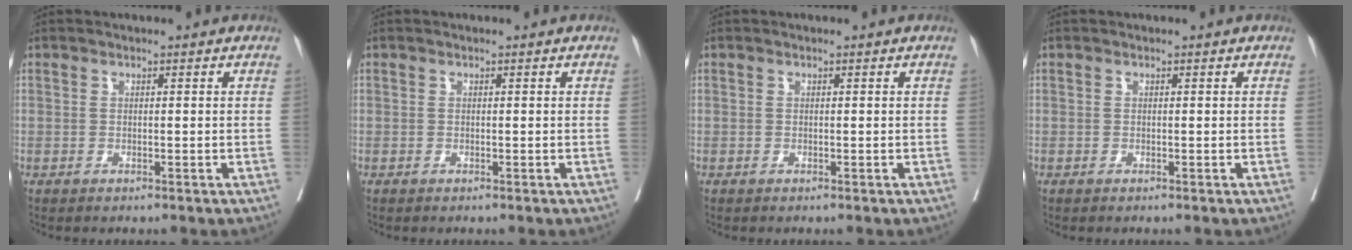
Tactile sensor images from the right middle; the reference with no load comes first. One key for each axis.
{"total": 0.0}
{"total": 0.0}
{"total": 0.0}